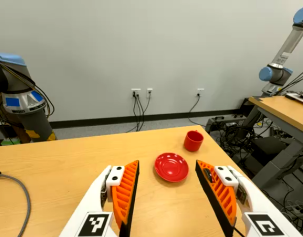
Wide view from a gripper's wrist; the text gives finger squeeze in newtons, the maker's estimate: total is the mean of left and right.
{"total": 1.6, "left": 0.3, "right": 3.0}